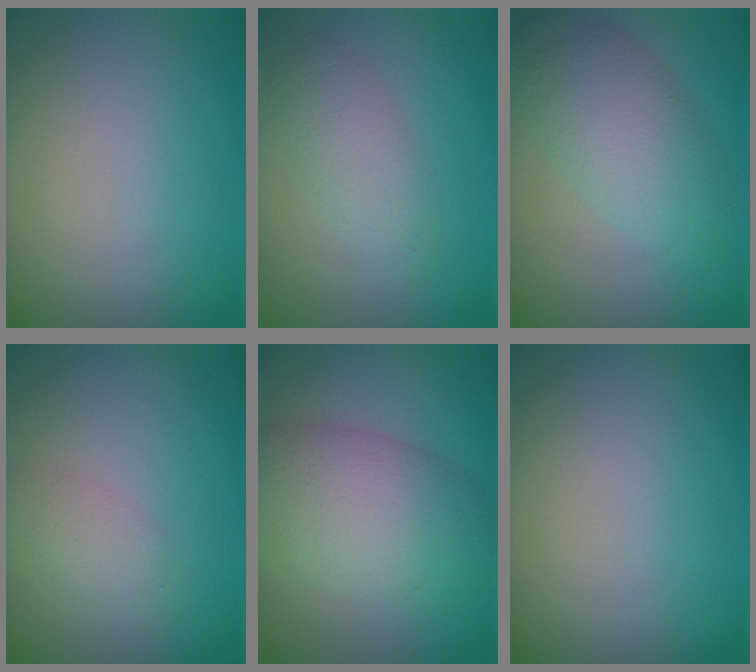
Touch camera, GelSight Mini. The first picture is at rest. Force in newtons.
{"total": 2.8, "press": 2.8, "slide": 0.1}
{"total": 5.3, "press": 5.3, "slide": 0.1}
{"total": 2.2, "press": 2.2, "slide": 0.1}
{"total": 8.0, "press": 7.9, "slide": 0.6}
{"total": 0.0}